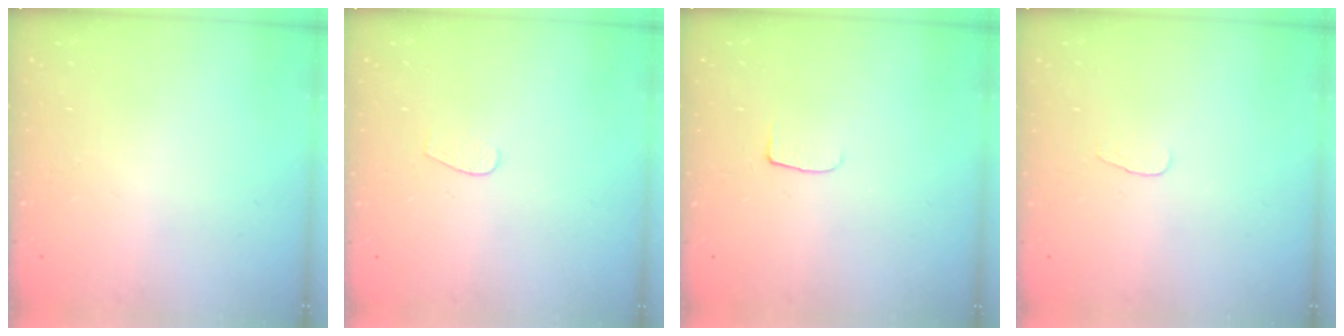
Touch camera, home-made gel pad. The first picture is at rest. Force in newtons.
{"total": 4.0, "press": 4.0, "slide": 0.4}
{"total": 4.8, "press": 4.8, "slide": 0.6}
{"total": 2.8, "press": 2.8, "slide": 0.3}